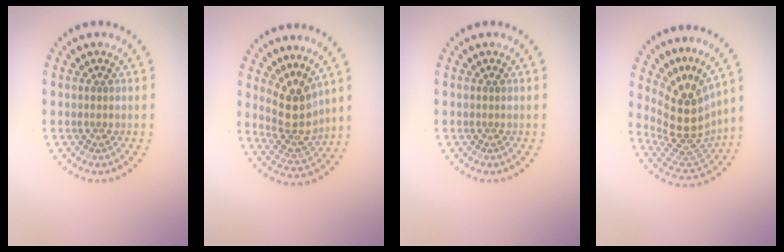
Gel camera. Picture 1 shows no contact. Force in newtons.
{"total": 3.9, "press": 3.3, "slide": 2.1}
{"total": 0.0}
{"total": 5.3, "press": 4.0, "slide": 3.4}